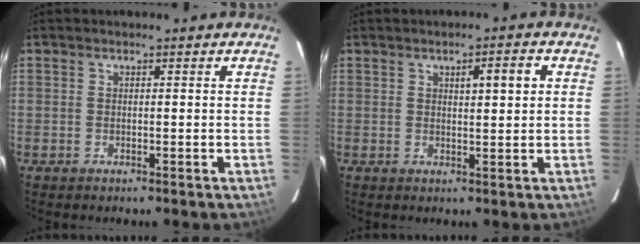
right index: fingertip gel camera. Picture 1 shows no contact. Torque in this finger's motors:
{"motor_torque": [0.49, 0.16, 0.19, 0.05]}